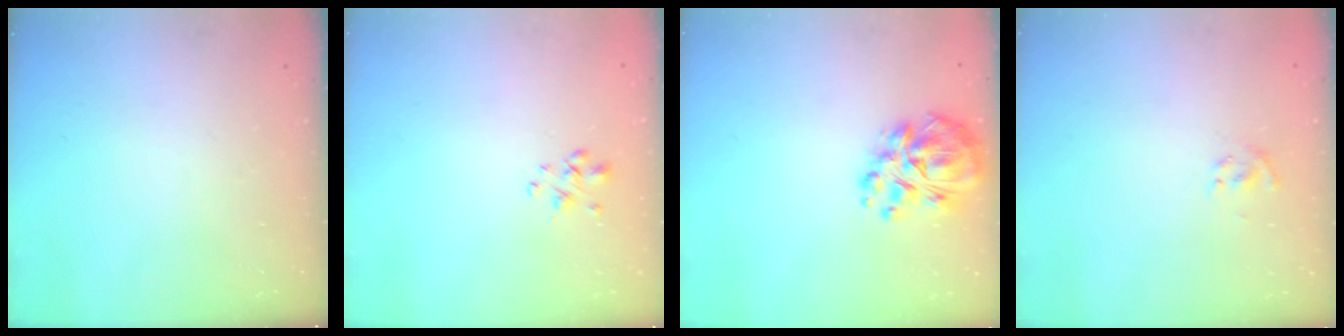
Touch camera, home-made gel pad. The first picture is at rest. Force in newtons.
{"total": 1.9, "press": 1.7, "slide": 0.8}
{"total": 13.6, "press": 13.0, "slide": 4.1}
{"total": 2.0, "press": 1.7, "slide": 0.9}